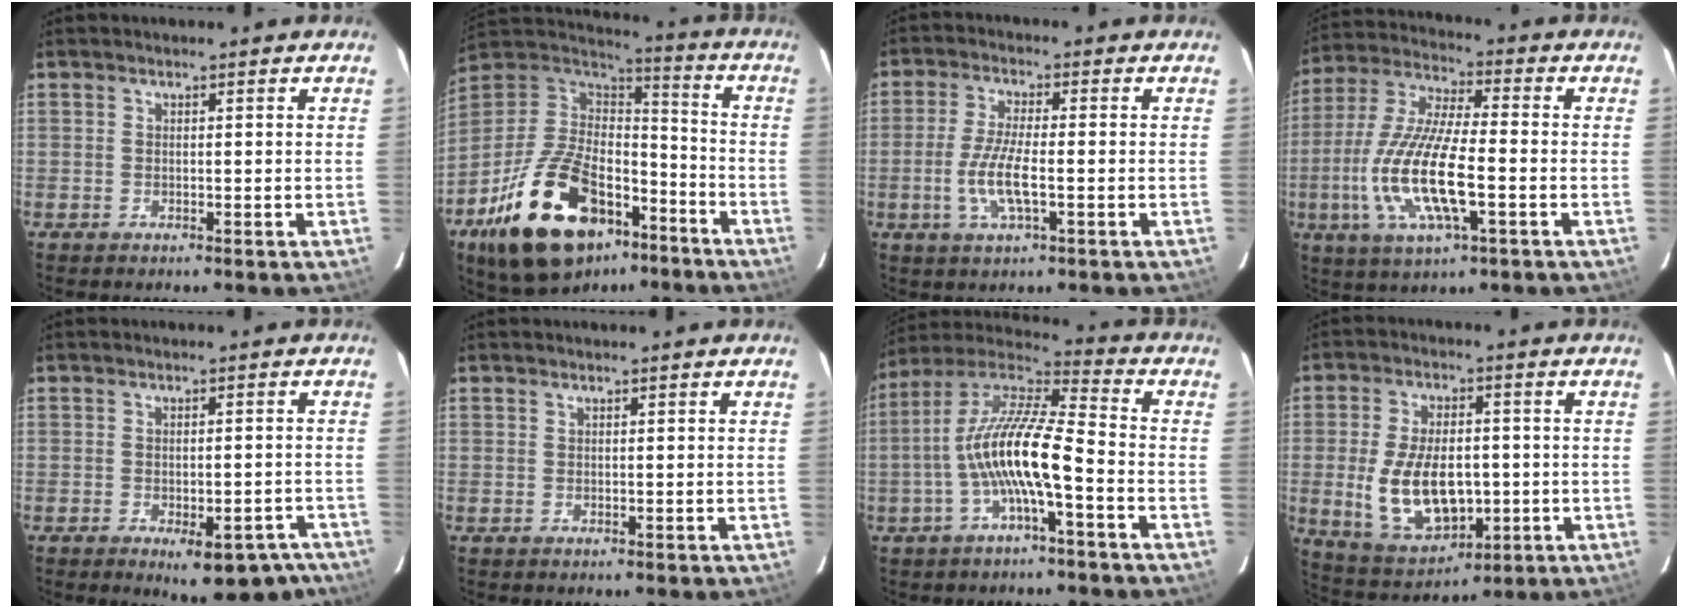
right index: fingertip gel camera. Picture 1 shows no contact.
{"total": 28.5, "force": [-15.9, 14.8, 18.4], "torque": [-0.368, 0.000, -0.252]}
{"total": 7.3, "force": [-1.9, 1.7, 6.9], "torque": [-0.143, -0.007, -0.037]}
{"total": 16.6, "force": [-4.3, 4.6, 15.4], "torque": [-0.321, -0.014, -0.082]}
{"total": 11.4, "force": [-8.4, 4.9, 6.1], "torque": [-0.075, 0.008, -0.088]}
{"total": 0.0}
{"total": 13.7, "force": [-3.9, 2.0, 13.0], "torque": [-0.250, 0.010, -0.079]}
{"total": 14.5, "force": [-1.8, 8.5, 11.6], "torque": [-0.239, -0.012, -0.011]}